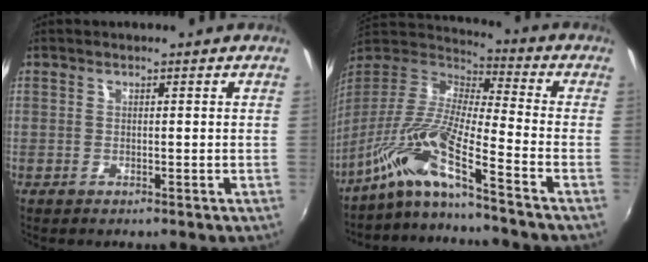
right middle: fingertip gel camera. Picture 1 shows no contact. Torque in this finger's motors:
{"motor_torque": [1.20, -0.93, 0.94, 0.21]}